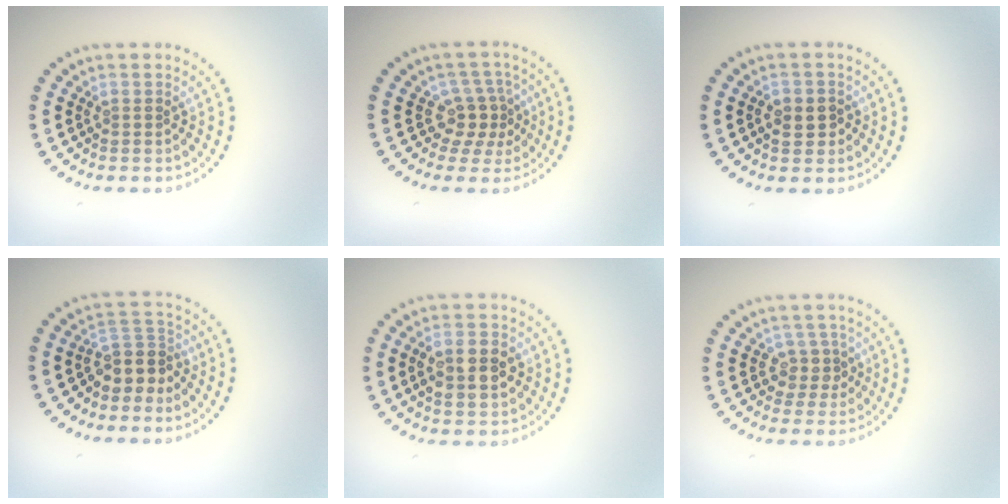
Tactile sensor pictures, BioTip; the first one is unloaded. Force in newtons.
{"total": 2.9, "press": 2.2, "slide": 1.9}
{"total": 2.1, "press": 2.1, "slide": 0.4}
{"total": 3.3, "press": 2.6, "slide": 2.1}
{"total": 4.3, "press": 4.3, "slide": 0.4}
{"total": 2.2, "press": 1.9, "slide": 1.1}